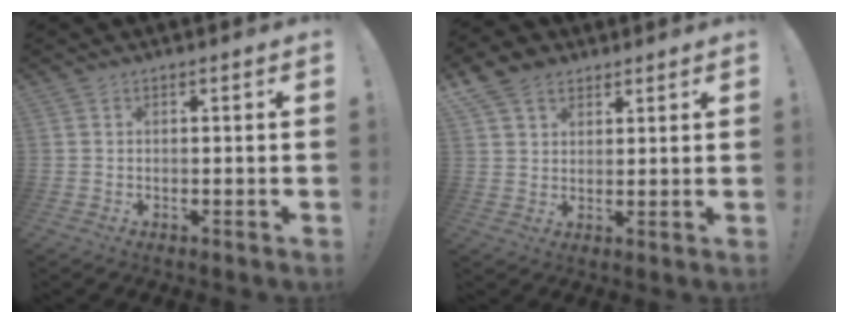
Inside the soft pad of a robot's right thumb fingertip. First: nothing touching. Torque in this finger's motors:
{"motor_torque": [0.08, 0.13, 0.59, 0.35, 0.03]}